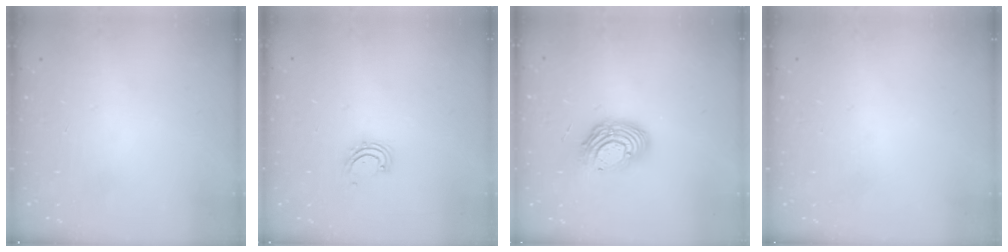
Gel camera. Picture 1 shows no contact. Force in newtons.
{"total": 2.9, "press": 2.9, "slide": 0.4}
{"total": 12.1, "press": 12.1, "slide": 1.0}
{"total": 0.0}